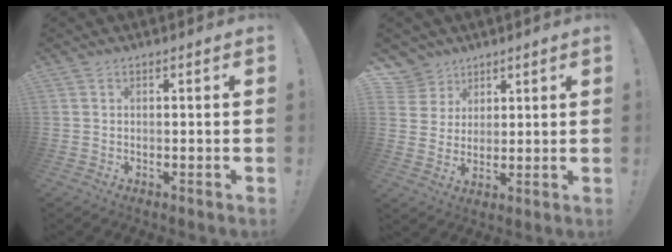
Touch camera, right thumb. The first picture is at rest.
{"total": 6.7, "force": [4.3, 5.1, 0.3], "torque": [-0.013, -0.034, 0.086]}